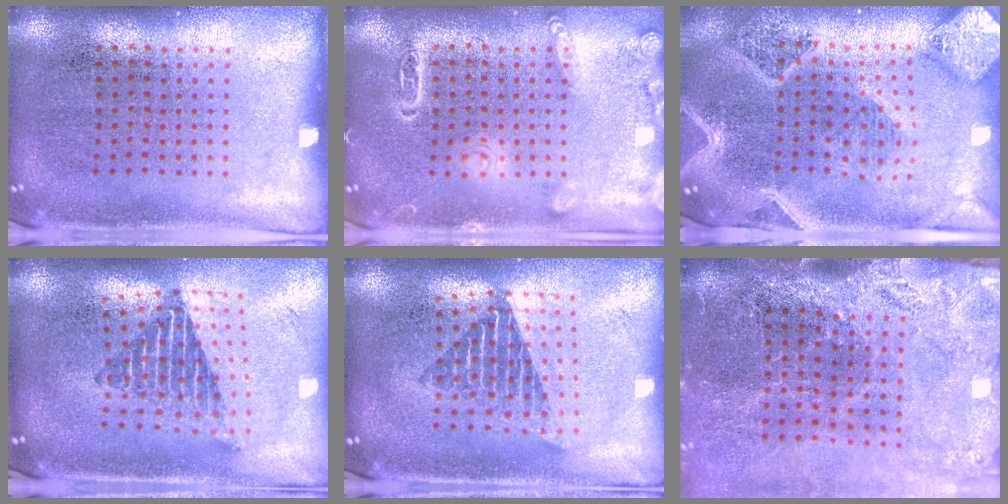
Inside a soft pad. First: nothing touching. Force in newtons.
{"total": 2.8, "press": 2.8, "slide": 0.2}
{"total": 3.3, "press": 2.9, "slide": 1.7}
{"total": 2.1, "press": 1.6, "slide": 1.3}
{"total": 1.7, "press": 1.4, "slide": 1.0}
{"total": 4.2, "press": 3.4, "slide": 2.4}